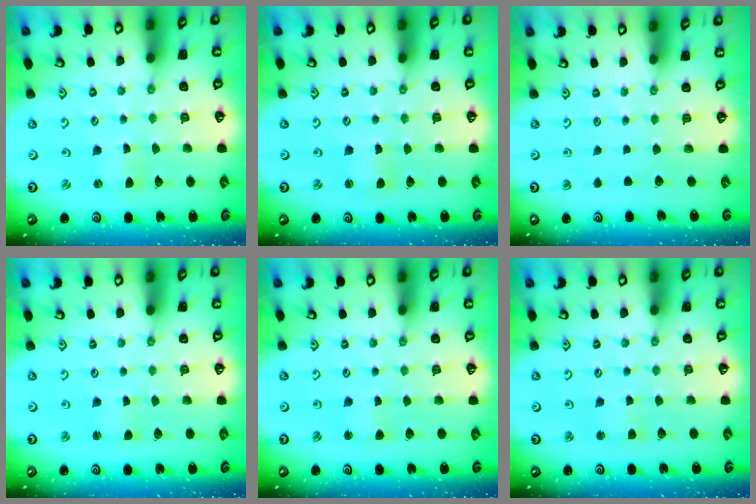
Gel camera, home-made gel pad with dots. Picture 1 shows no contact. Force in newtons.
{"total": 1.5, "press": 1.5, "slide": 0.1}
{"total": 0.0}
{"total": 1.6, "press": 1.6, "slide": 0.3}
{"total": 2.2, "press": 2.2, "slide": 0.3}
{"total": 2.5, "press": 2.5, "slide": 0.3}